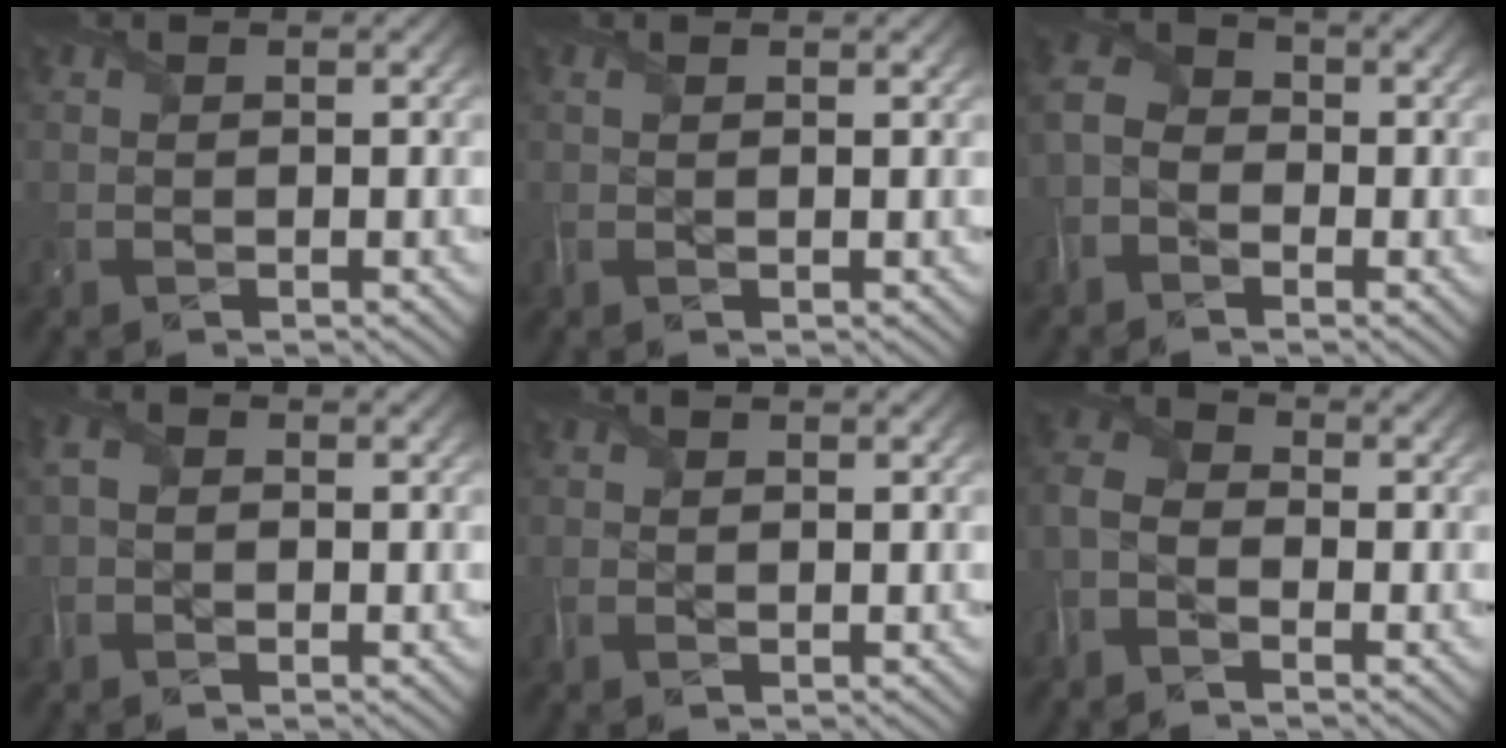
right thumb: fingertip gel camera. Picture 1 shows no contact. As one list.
[{"total": 1.2, "force": [0.5, 0.4, 1.0], "torque": [-0.030, 0.002, 0.010]}, {"total": 4.0, "force": [-2.2, 2.9, 1.8], "torque": [-0.053, -0.001, -0.058]}, {"total": 3.0, "force": [0.5, 2.1, 2.1], "torque": [-0.057, 0.002, 0.004]}, {"total": 1.5, "force": [1.1, 0.7, 0.7], "torque": [-0.023, 0.004, 0.021]}, {"total": 3.8, "force": [-2.1, 2.5, 2.0], "torque": [-0.060, -0.001, -0.061]}]